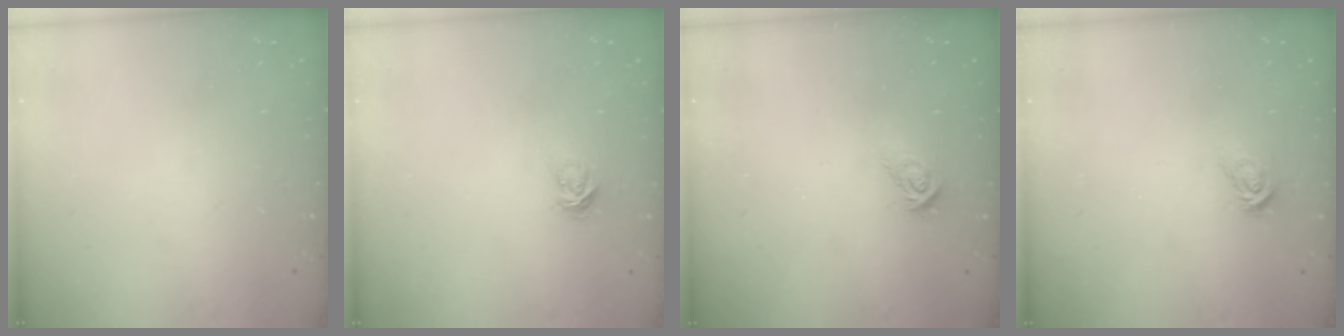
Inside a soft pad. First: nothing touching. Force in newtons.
{"total": 3.4, "press": 3.3, "slide": 0.4}
{"total": 4.0, "press": 4.0, "slide": 0.3}
{"total": 4.9, "press": 4.9, "slide": 0.3}